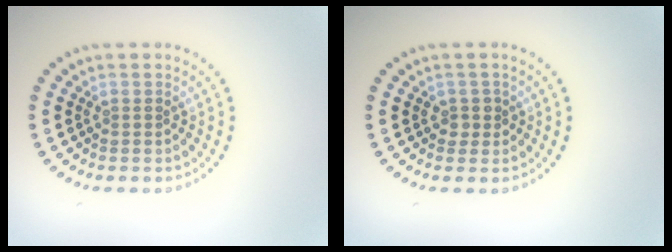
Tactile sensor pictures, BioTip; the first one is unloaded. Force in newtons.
{"total": 1.1, "press": 1.0, "slide": 0.5}